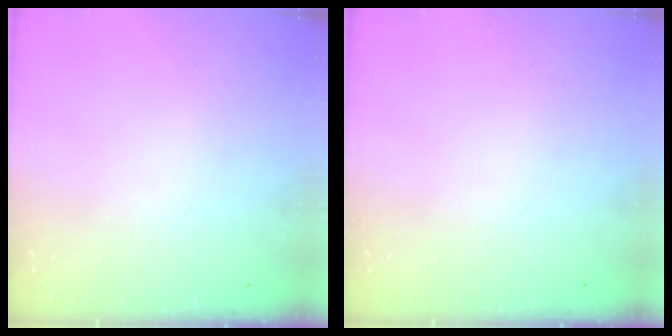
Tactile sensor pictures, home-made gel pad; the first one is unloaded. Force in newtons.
{"total": 0.0}